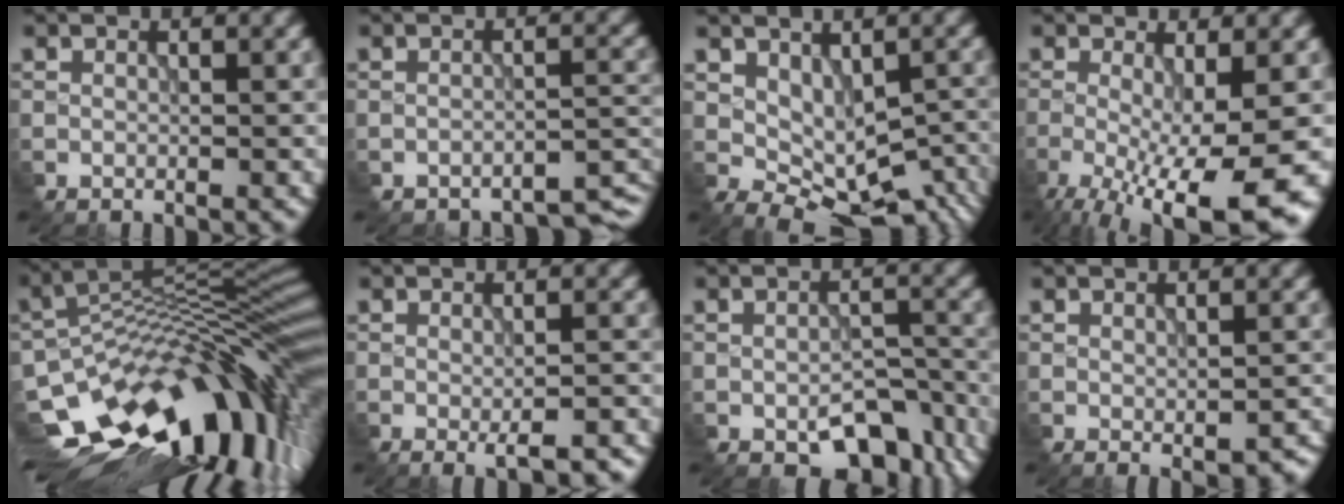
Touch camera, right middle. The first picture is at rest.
{"total": 3.8, "force": [-3.7, 0.4, 0.6], "torque": [-0.011, -0.002, -0.052]}
{"total": 5.9, "force": [0.0, 3.6, 4.7], "torque": [-0.068, -0.019, 0.016]}
{"total": 11.0, "force": [-4.3, 2.9, 9.6], "torque": [-0.172, -0.027, -0.065]}
{"total": 14.5, "force": [-5.0, 7.3, 11.5], "torque": [-0.167, -0.001, -0.088]}
{"total": 3.0, "force": [-1.4, 0.5, 2.6], "torque": [-0.040, 0.000, -0.017]}
{"total": 5.9, "force": [-3.4, 3.2, 3.6], "torque": [-0.050, -0.014, -0.041]}
{"total": 2.3, "force": [-0.9, 0.9, 1.9], "torque": [-0.027, -0.009, -0.005]}